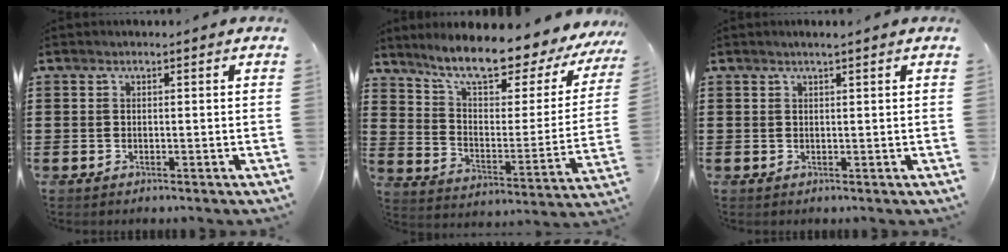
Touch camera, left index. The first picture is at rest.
{"total": 10.3, "force": [8.7, 1.6, 5.3], "torque": [-0.115, -0.063, 0.143]}
{"total": 0.7, "force": [0.5, -0.1, 0.5], "torque": [-0.009, -0.001, 0.009]}